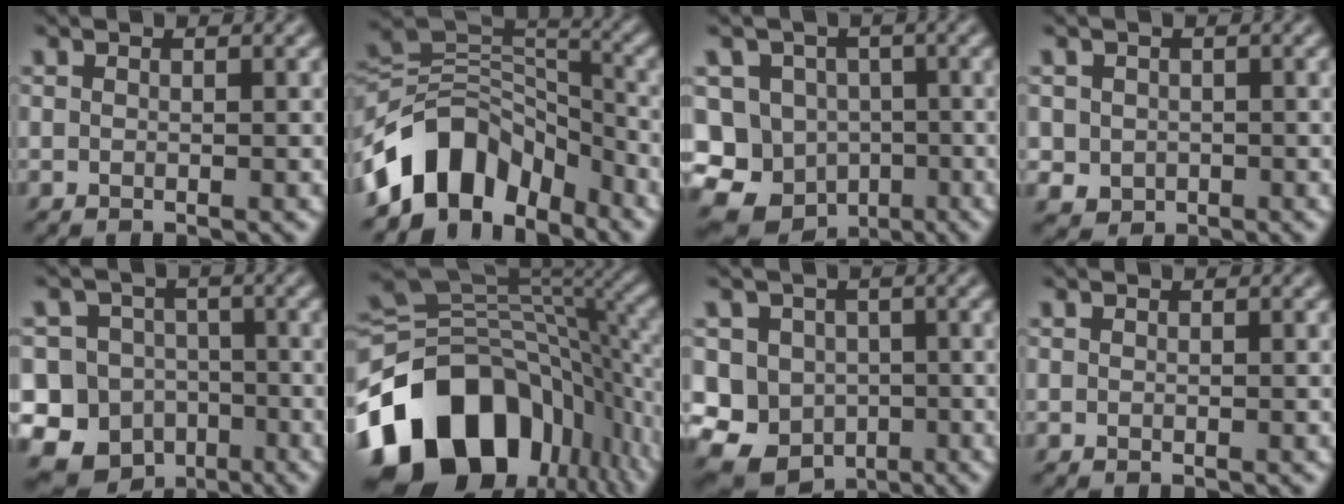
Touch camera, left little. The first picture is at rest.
{"total": 8.7, "force": [-5.6, 5.3, 4.0], "torque": [-0.043, 0.012, -0.113]}
{"total": 16.4, "force": [-6.3, 14.2, 5.3], "torque": [-0.129, -0.032, -0.114]}
{"total": 2.1, "force": [-0.1, 2.0, 0.6], "torque": [-0.014, -0.003, 0.004]}
{"total": 14.4, "force": [-6.8, 12.2, 3.3], "torque": [-0.091, -0.023, -0.126]}
{"total": 16.0, "force": [-7.5, 10.6, 9.4], "torque": [-0.184, 0.010, -0.133]}
{"total": 8.9, "force": [-1.7, 8.0, 3.3], "torque": [-0.060, 0.000, -0.054]}
{"total": 0.0}